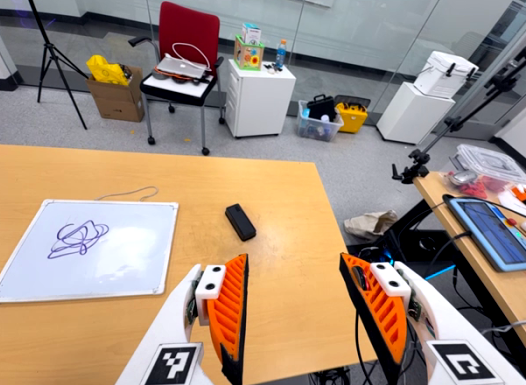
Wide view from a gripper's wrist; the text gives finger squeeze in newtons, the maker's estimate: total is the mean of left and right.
{"total": 0.0}